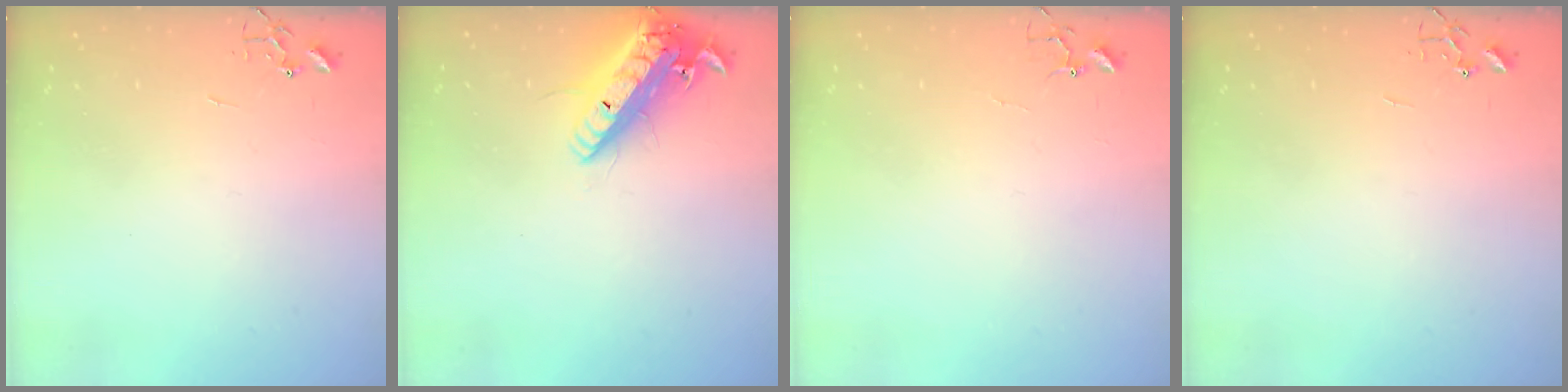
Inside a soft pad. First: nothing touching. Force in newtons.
{"total": 17.1, "press": 16.8, "slide": 3.3}
{"total": 4.0, "press": 4.0, "slide": 0.3}
{"total": 0.0}